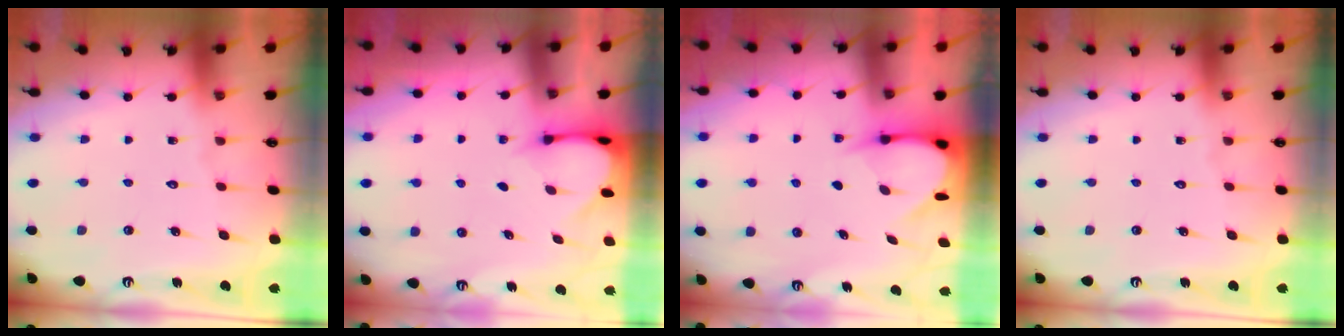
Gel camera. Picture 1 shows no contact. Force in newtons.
{"total": 3.1, "press": 3.1, "slide": 0.2}
{"total": 5.1, "press": 5.1, "slide": 0.7}
{"total": 0.0}